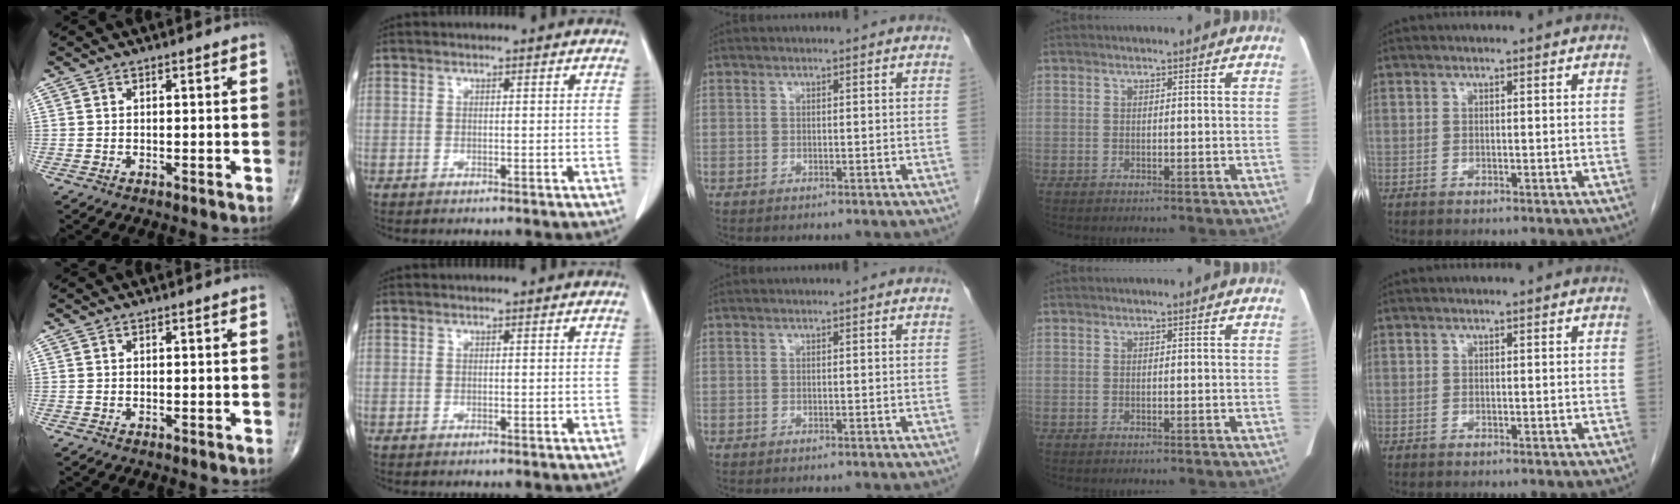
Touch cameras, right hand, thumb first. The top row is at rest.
{}